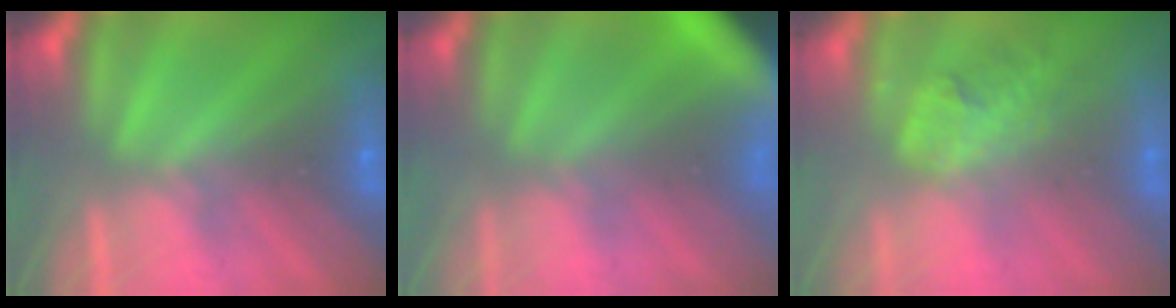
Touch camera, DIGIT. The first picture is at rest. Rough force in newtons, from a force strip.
{"total": 6.1}
{"total": 1.8}